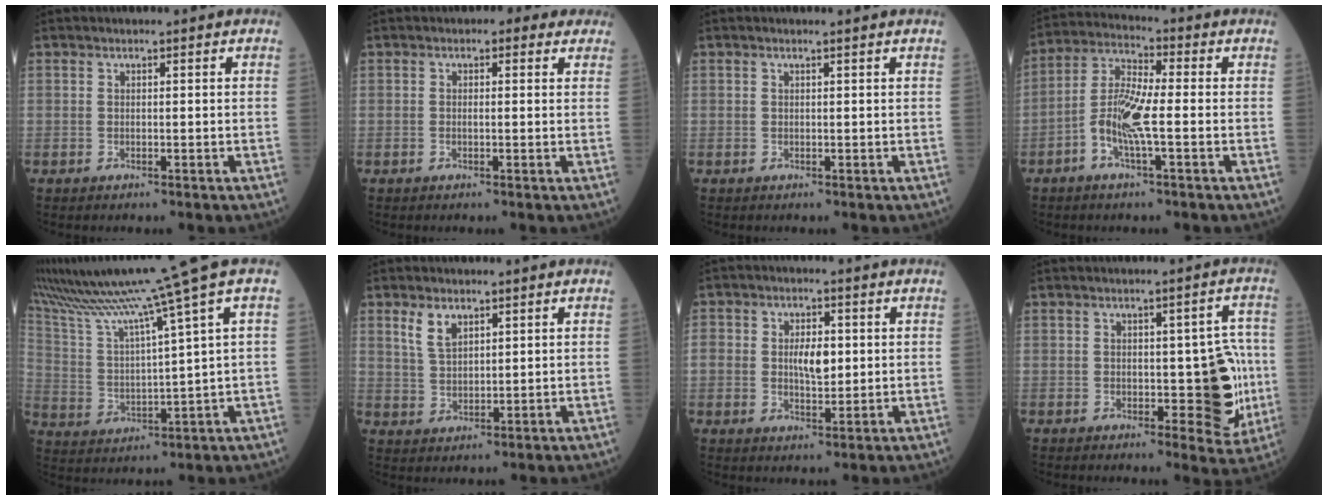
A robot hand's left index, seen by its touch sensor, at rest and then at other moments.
{"total": 2.3, "force": [1.3, 1.3, 1.4], "torque": [-0.018, 0.014, 0.014]}
{"total": 0.6, "force": [0.5, -0.2, 0.1], "torque": [-0.007, -0.006, 0.015]}
{"total": 8.1, "force": [-2.0, 1.2, 7.7], "torque": [-0.168, 0.010, -0.042]}
{"total": 17.2, "force": [13.6, -3.0, 10.0], "torque": [-0.187, -0.020, 0.241]}
{"total": 4.1, "force": [2.5, 2.0, 2.5], "torque": [-0.056, 0.006, 0.060]}
{"total": 8.1, "force": [0.7, 5.1, 6.3], "torque": [-0.128, 0.009, 0.021]}
{"total": 8.2, "force": [-1.0, 3.7, 7.2], "torque": [-0.074, 0.011, 0.000]}